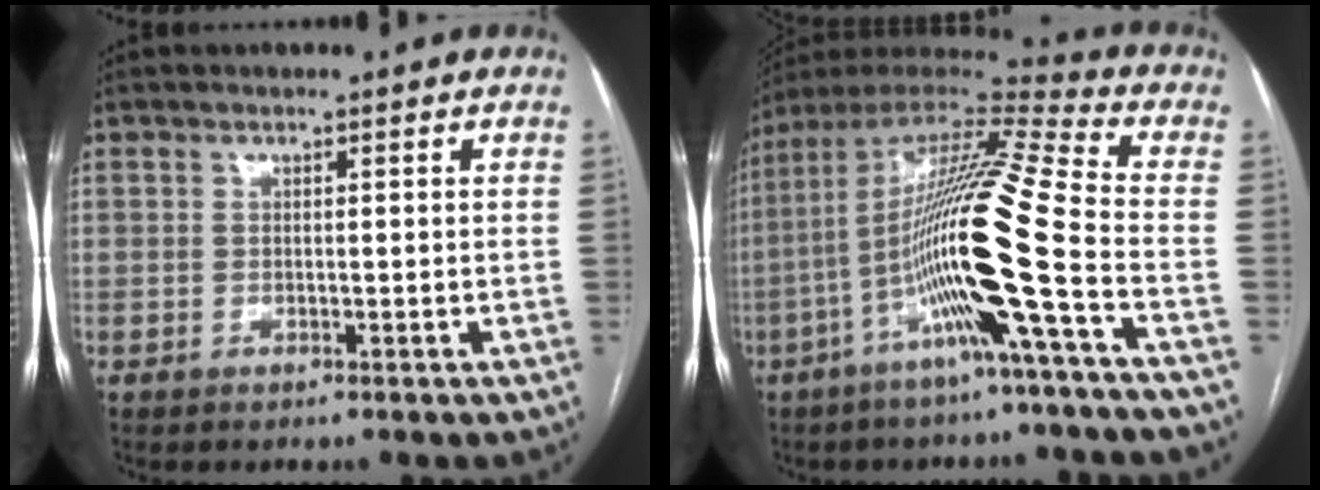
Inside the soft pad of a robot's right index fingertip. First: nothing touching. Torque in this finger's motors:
{"motor_torque": [2.14, 0.00, 1.05, 0.21]}